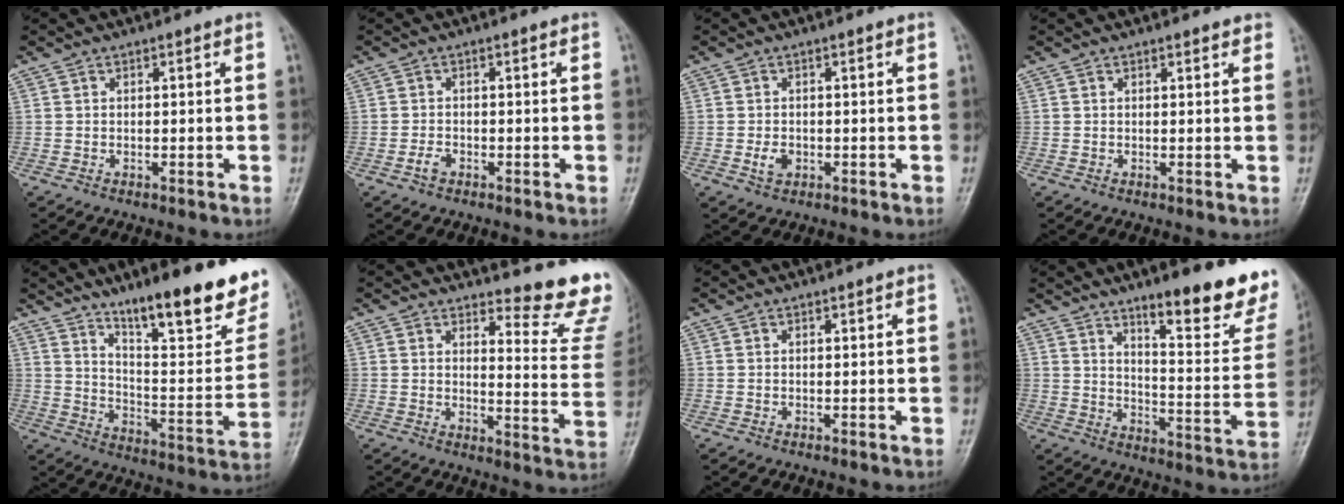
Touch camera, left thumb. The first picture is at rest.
{"total": 1.6, "force": [-0.9, 1.0, 0.9], "torque": [-0.020, 0.005, -0.018]}
{"total": 2.3, "force": [-0.5, 1.7, 1.5], "torque": [-0.024, 0.001, -0.007]}
{"total": 1.6, "force": [1.3, 0.5, 0.8], "torque": [-0.003, -0.001, 0.013]}
{"total": 24.2, "force": [16.1, 5.6, 17.1], "torque": [-0.208, -0.083, 0.248]}
{"total": 13.1, "force": [11.7, 2.4, 5.4], "torque": [-0.037, -0.136, 0.126]}
{"total": 0.0}
{"total": 19.6, "force": [13.1, 4.4, 13.9], "torque": [-0.147, -0.089, 0.189]}